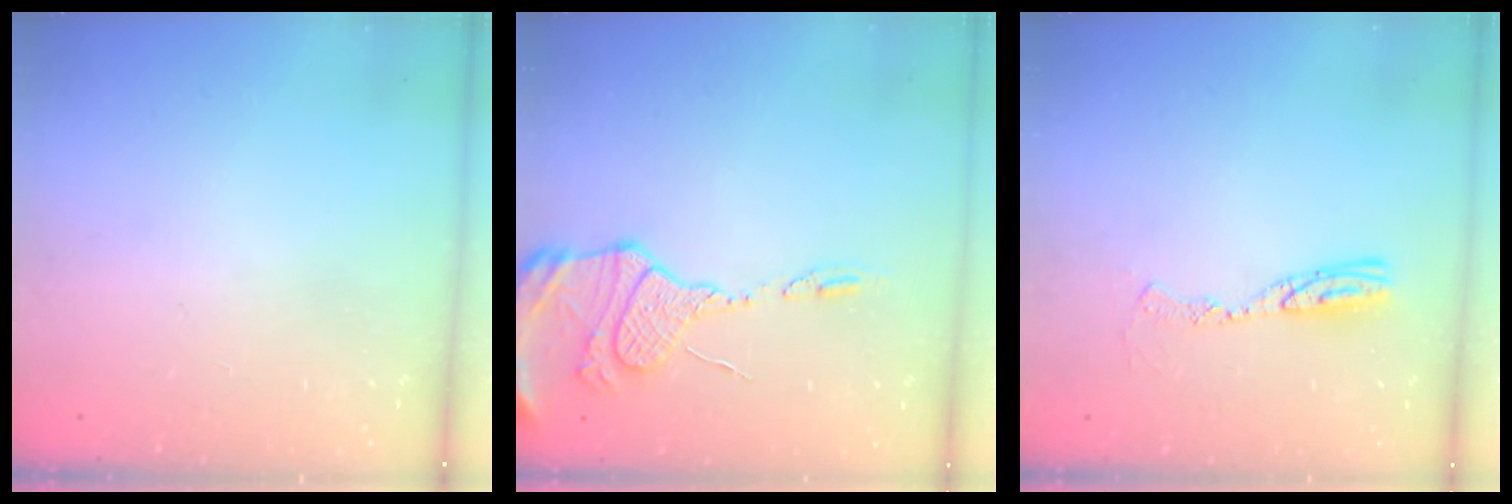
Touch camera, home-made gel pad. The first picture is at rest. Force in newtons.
{"total": 13.6, "press": 13.5, "slide": 1.1}
{"total": 9.5, "press": 9.5, "slide": 0.9}